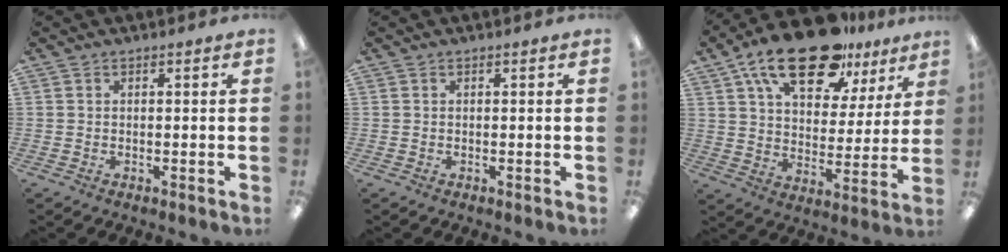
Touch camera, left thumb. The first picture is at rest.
{"total": 0.0}
{"total": 20.3, "force": [14.2, 8.9, 11.6], "torque": [-0.201, -0.070, 0.245]}